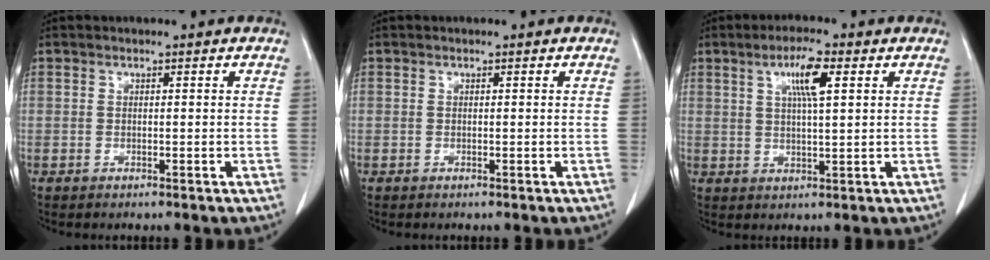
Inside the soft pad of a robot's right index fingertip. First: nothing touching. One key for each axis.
{"total": 0.0}
{"total": 5.9, "fx": 2.3, "fy": 0.6, "fz": 5.4, "tx": -0.098, "ty": 0.002, "tz": 0.040}